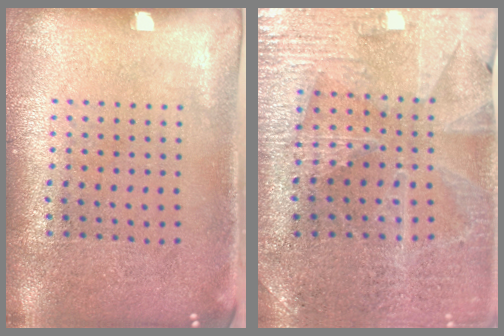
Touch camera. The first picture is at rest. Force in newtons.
{"total": 2.3, "press": 2.3, "slide": 0.5}